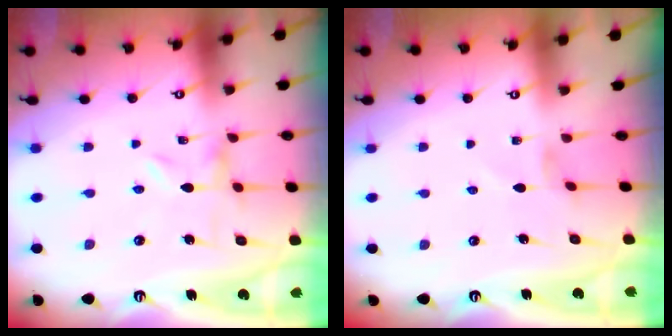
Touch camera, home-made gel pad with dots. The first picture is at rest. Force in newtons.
{"total": 1.8, "press": 1.7, "slide": 0.3}